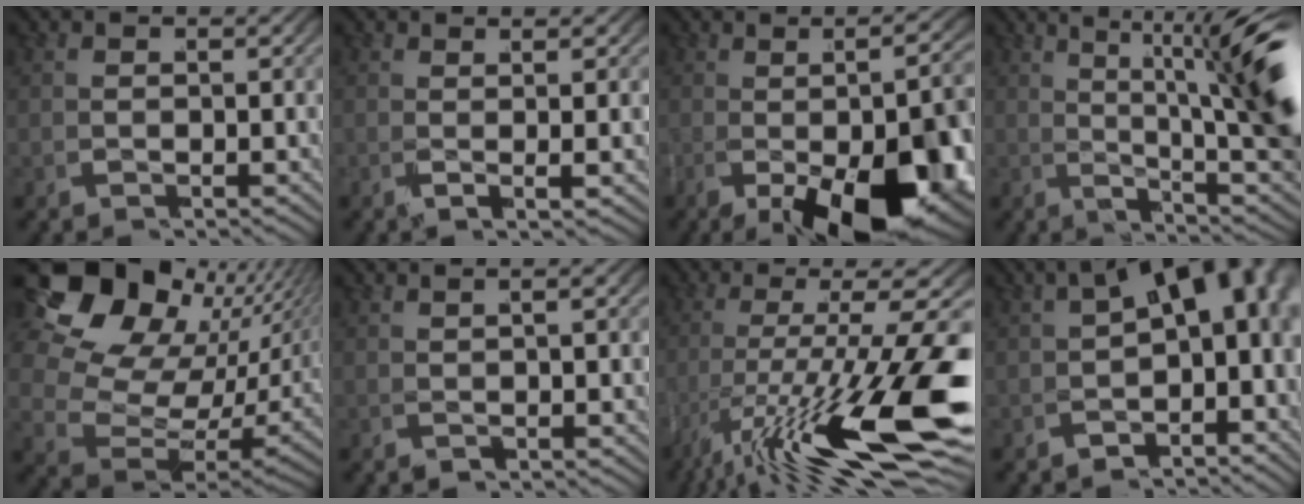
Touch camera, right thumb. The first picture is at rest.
{"total": 2.3, "force": [1.0, -0.1, 2.0], "torque": [-0.032, 0.002, 0.010]}
{"total": 16.2, "force": [-2.8, 7.7, 14.0], "torque": [-0.209, -0.038, -0.029]}
{"total": 10.4, "force": [0.2, 4.8, 9.2], "torque": [-0.121, -0.011, -0.004]}
{"total": 13.8, "force": [2.2, 9.4, 9.8], "torque": [-0.205, -0.026, 0.035]}
{"total": 3.1, "force": [0.4, 1.6, 2.7], "torque": [-0.039, 0.005, 0.000]}
{"total": 12.1, "force": [-3.7, 4.1, 10.7], "torque": [-0.211, -0.040, -0.041]}
{"total": 9.7, "force": [0.1, 5.7, 7.8], "torque": [-0.107, 0.000, -0.007]}